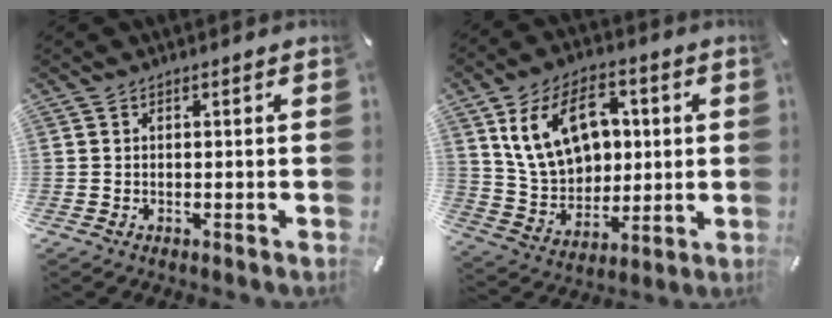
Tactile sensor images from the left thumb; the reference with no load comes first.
{"total": 16.4, "force": [4.9, 12.0, 10.1], "torque": [-0.189, 0.001, 0.093]}